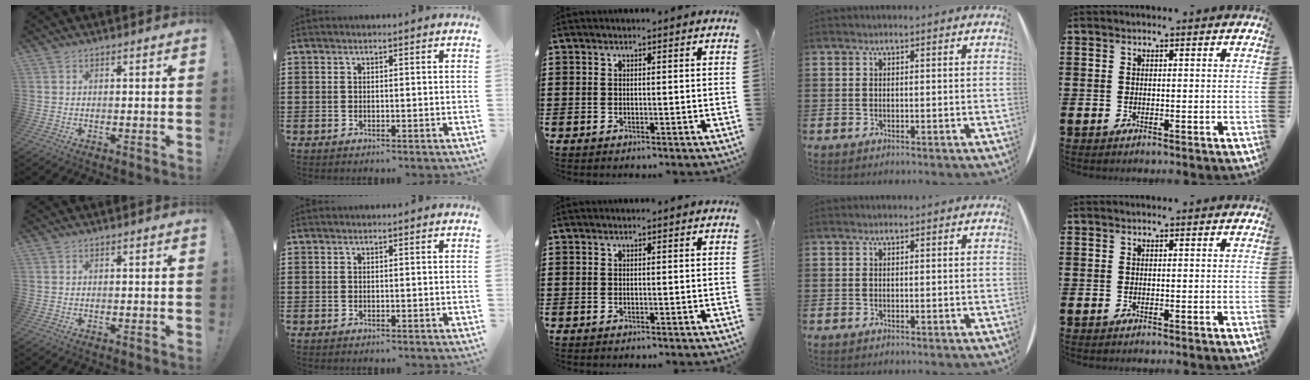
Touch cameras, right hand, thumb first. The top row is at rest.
{}